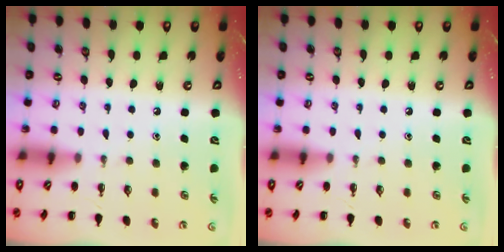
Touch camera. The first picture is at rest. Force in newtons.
{"total": 0.0}